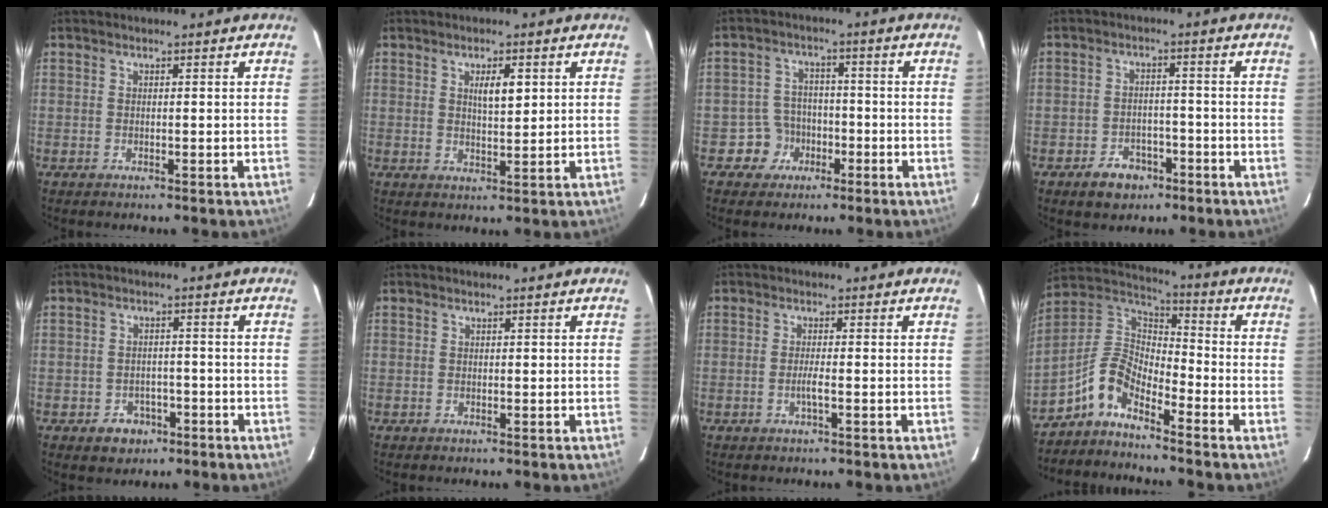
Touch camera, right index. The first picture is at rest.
{"total": 3.6, "force": [1.4, 0.9, 3.2], "torque": [-0.054, 0.000, 0.023]}
{"total": 5.0, "force": [-2.1, 4.5, 0.2], "torque": [0.000, 0.016, -0.032]}
{"total": 5.0, "force": [-3.1, 3.4, 2.0], "torque": [-0.033, 0.006, -0.043]}
{"total": 4.0, "force": [-2.1, 3.1, 1.3], "torque": [-0.013, 0.008, -0.024]}
{"total": 0.0}
{"total": 1.5, "force": [-0.5, -0.1, 1.4], "torque": [-0.029, -0.001, -0.010]}
{"total": 7.8, "force": [-6.0, 2.7, 4.2], "torque": [-0.098, 0.030, -0.121]}